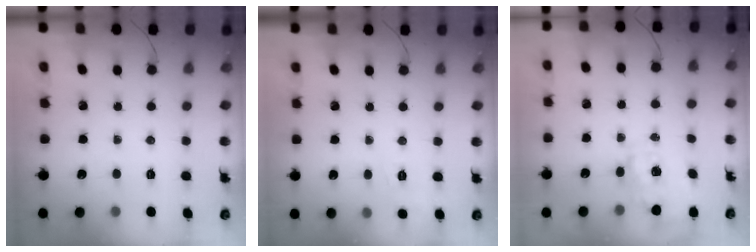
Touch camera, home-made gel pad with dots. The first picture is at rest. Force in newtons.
{"total": 8.0, "press": 7.8, "slide": 1.9}
{"total": 2.3, "press": 2.2, "slide": 0.6}